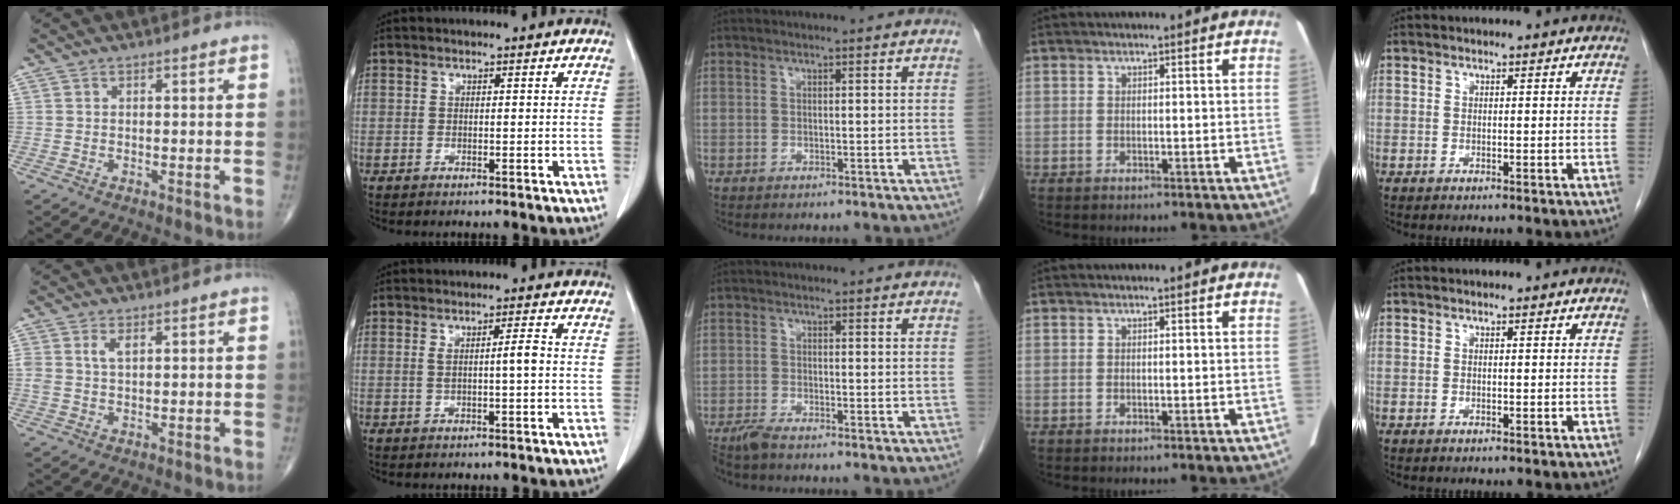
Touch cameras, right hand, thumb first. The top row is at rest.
{"thumb": {"total": 2.7, "force": [1.1, 1.4, 2.1], "torque": [-0.043, 0.003, 0.025]}, "index": {"total": 2.6, "force": [0.1, -0.1, 2.6], "torque": [-0.041, 0.004, 0.006]}, "middle": {"total": 2.5, "force": [-2.1, 0.1, 1.2], "torque": [-0.031, -0.006, -0.043]}}